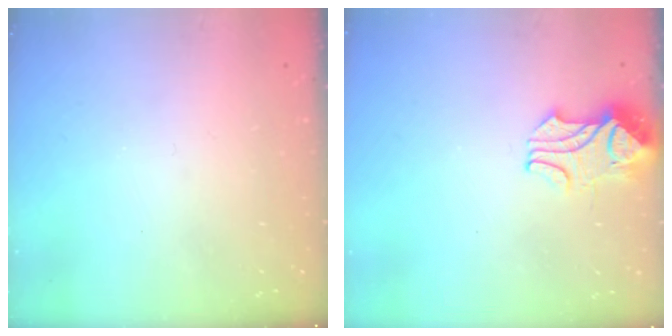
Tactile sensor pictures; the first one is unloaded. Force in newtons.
{"total": 2.2, "press": 2.0, "slide": 0.8}